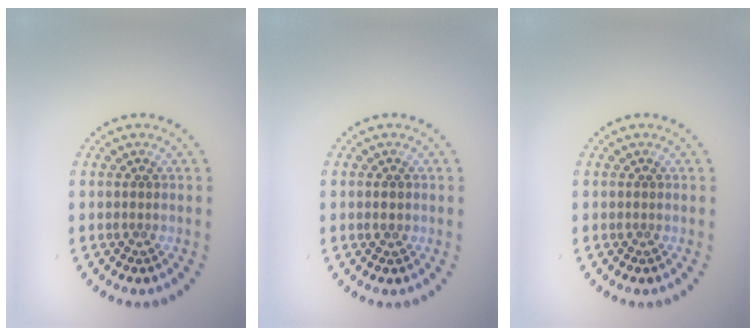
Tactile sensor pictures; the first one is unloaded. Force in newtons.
{"total": 1.2, "press": 1.2, "slide": 0.1}
{"total": 0.0}